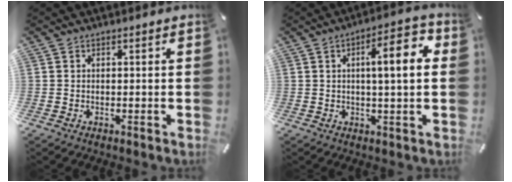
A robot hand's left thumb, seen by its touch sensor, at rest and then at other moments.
{"total": 10.3, "force": [2.4, 2.6, 9.7], "torque": [-0.144, -0.004, 0.028]}